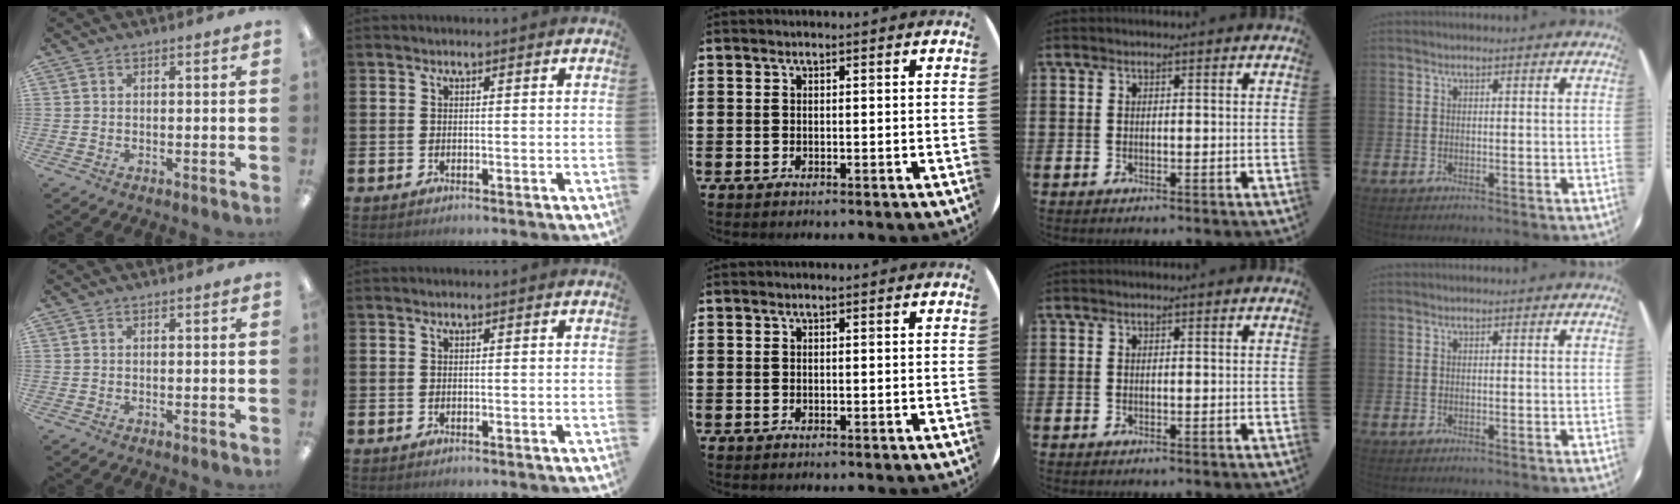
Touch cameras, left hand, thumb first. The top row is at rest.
{}